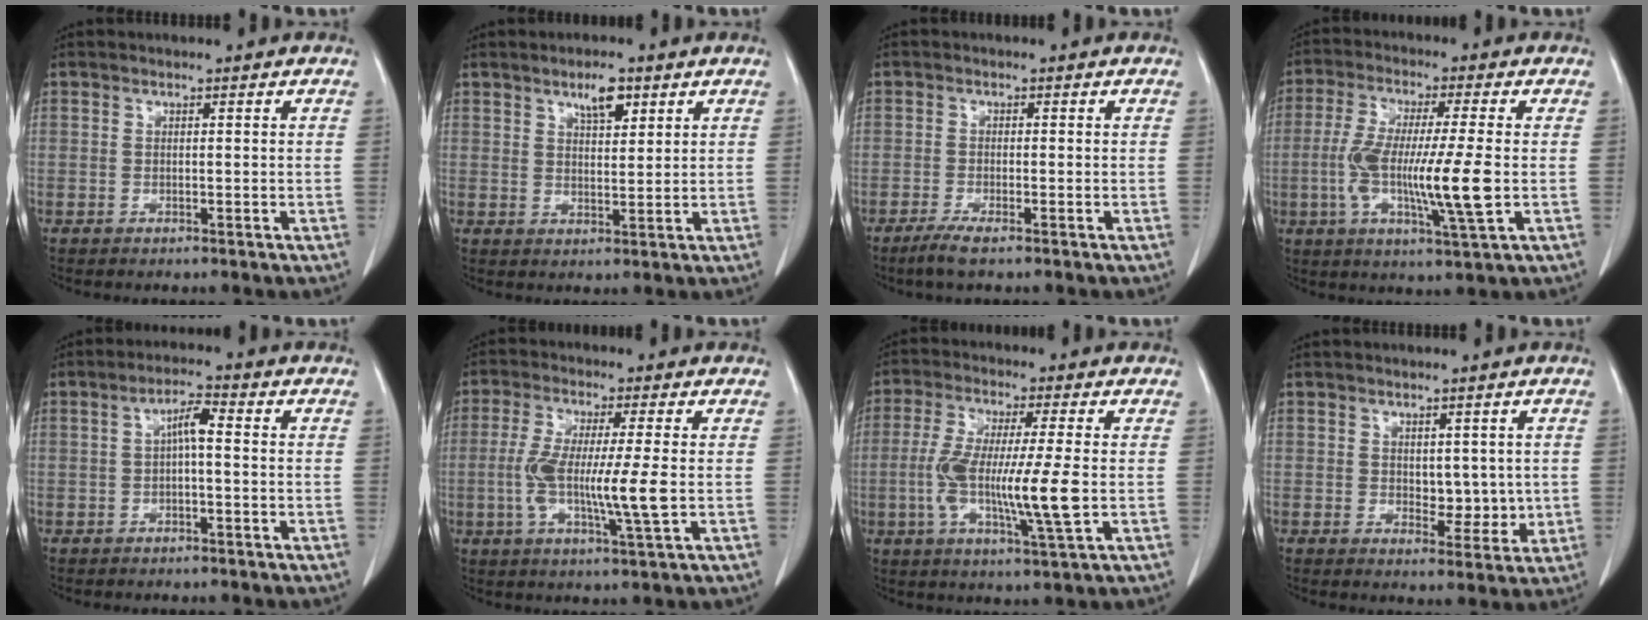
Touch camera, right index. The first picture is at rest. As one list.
[{"total": 4.3, "force": [2.6, 1.4, 3.1], "torque": [-0.055, -0.001, 0.045]}, {"total": 2.9, "force": [-2.1, 0.1, 2.0], "torque": [-0.044, -0.007, -0.042]}, {"total": 12.7, "force": [-1.6, 0.6, 12.6], "torque": [-0.236, -0.012, -0.032]}, {"total": 3.5, "force": [0.0, 0.7, 3.4], "torque": [-0.060, 0.012, -0.001]}, {"total": 9.6, "force": [-0.9, 0.2, 9.5], "torque": [-0.185, -0.011, -0.021]}, {"total": 11.9, "force": [-1.4, 0.5, 11.8], "torque": [-0.224, -0.012, -0.028]}, {"total": 4.2, "force": [0.6, 2.5, 3.2], "torque": [-0.031, -0.005, 0.018]}]